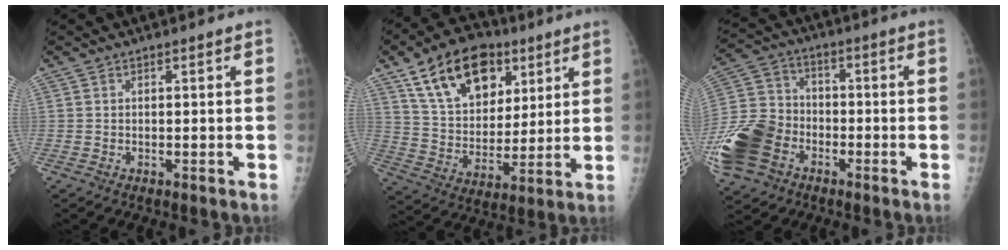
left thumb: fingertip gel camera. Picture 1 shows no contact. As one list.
[{"total": 19.0, "force": [9.8, 12.0, 11.0], "torque": [-0.149, -0.029, 0.172]}, {"total": 17.3, "force": [-7.1, 12.7, 9.3], "torque": [-0.203, 0.030, -0.136]}]